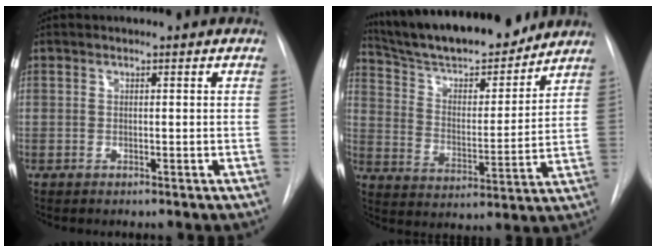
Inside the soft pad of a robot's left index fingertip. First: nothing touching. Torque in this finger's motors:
{"motor_torque": [0.08, -0.52, 0.37, 0.09]}